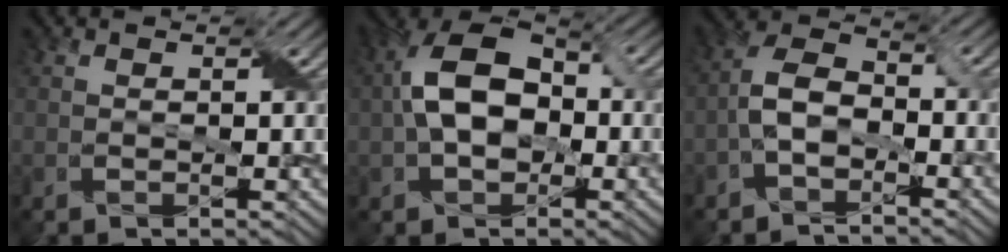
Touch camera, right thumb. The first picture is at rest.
{"total": 11.3, "force": [-0.5, 7.4, 8.5], "torque": [-0.184, 0.019, -0.020]}
{"total": 6.0, "force": [-2.5, 3.3, 4.3], "torque": [-0.090, 0.014, -0.058]}